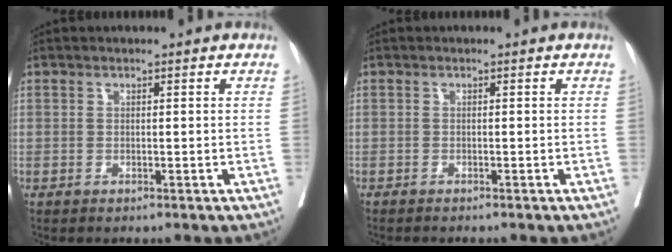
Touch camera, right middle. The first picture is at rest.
{"total": 0.9, "force": [-0.9, 0.0, 0.2], "torque": [-0.006, -0.002, -0.014]}